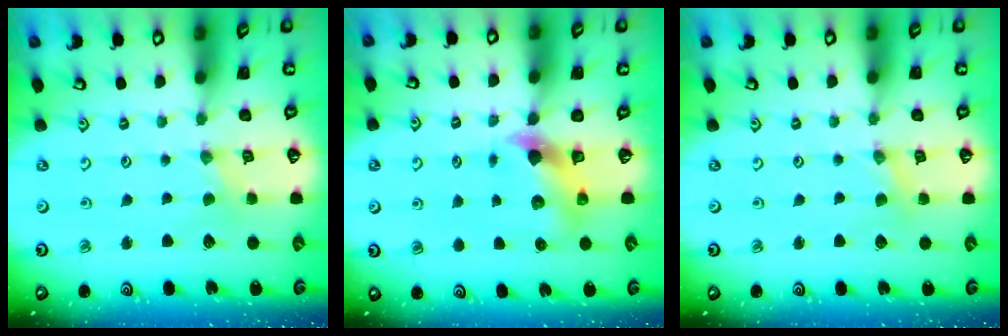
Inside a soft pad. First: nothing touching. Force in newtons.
{"total": 7.0, "press": 7.0, "slide": 0.7}
{"total": 1.3, "press": 1.3, "slide": 0.2}